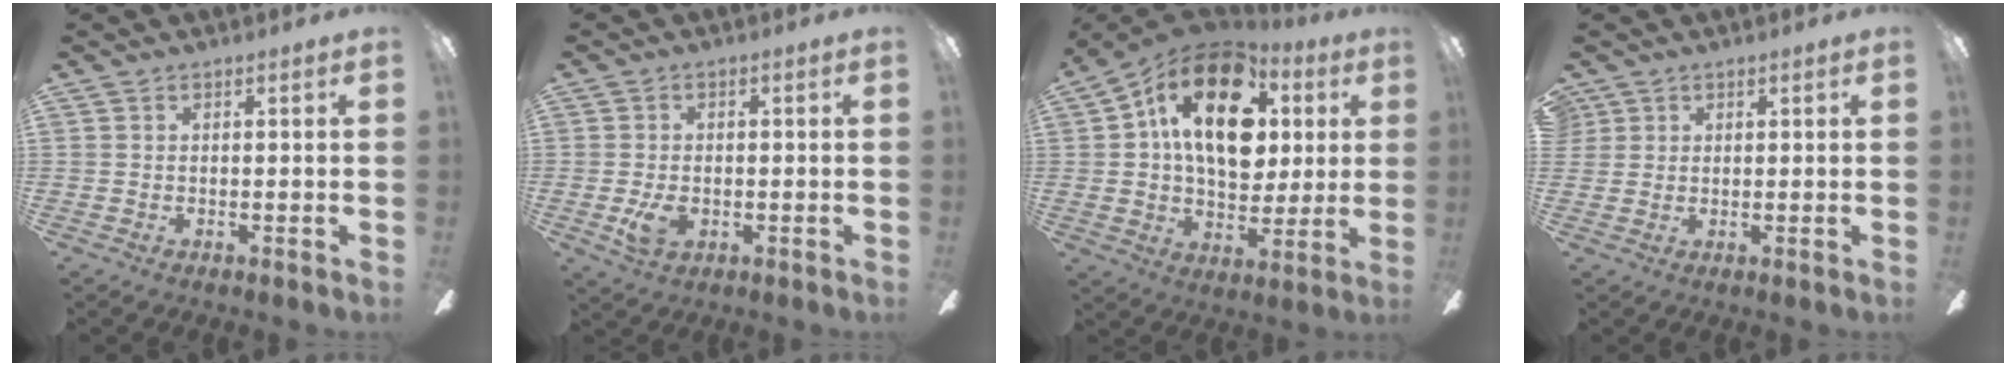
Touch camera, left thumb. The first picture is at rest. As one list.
[{"total": 5.3, "force": [-1.4, 3.5, 3.7], "torque": [-0.061, -0.001, -0.028]}, {"total": 21.5, "force": [8.1, 13.0, 15.1], "torque": [-0.256, -0.013, 0.137]}, {"total": 1.6, "force": [1.0, 1.2, 0.1], "torque": [-0.004, 0.003, 0.019]}]